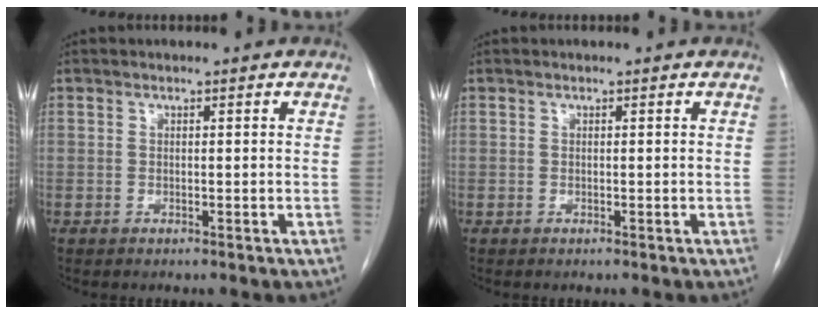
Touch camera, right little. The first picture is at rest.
{"total": 0.0}